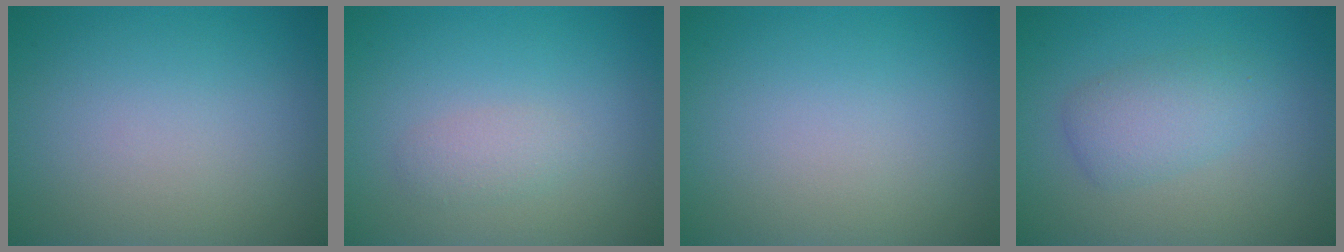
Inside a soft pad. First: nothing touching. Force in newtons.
{"total": 1.4, "press": 1.4, "slide": 0.1}
{"total": 0.0}
{"total": 2.9, "press": 2.9, "slide": 0.0}